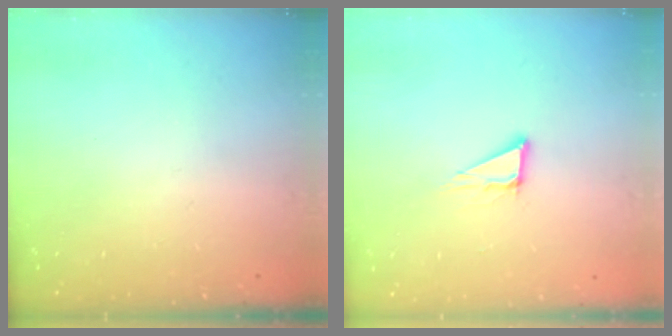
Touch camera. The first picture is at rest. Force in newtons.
{"total": 5.1, "press": 5.1, "slide": 0.5}